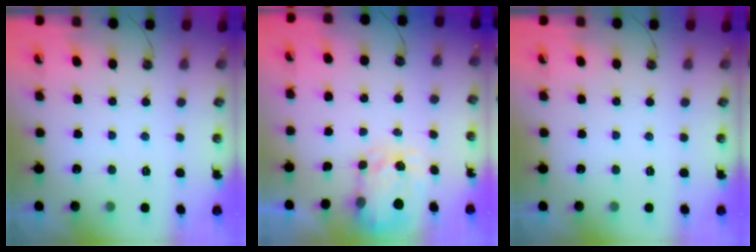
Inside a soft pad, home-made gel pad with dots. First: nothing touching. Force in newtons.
{"total": 3.7, "press": 3.7, "slide": 0.5}
{"total": 0.0}